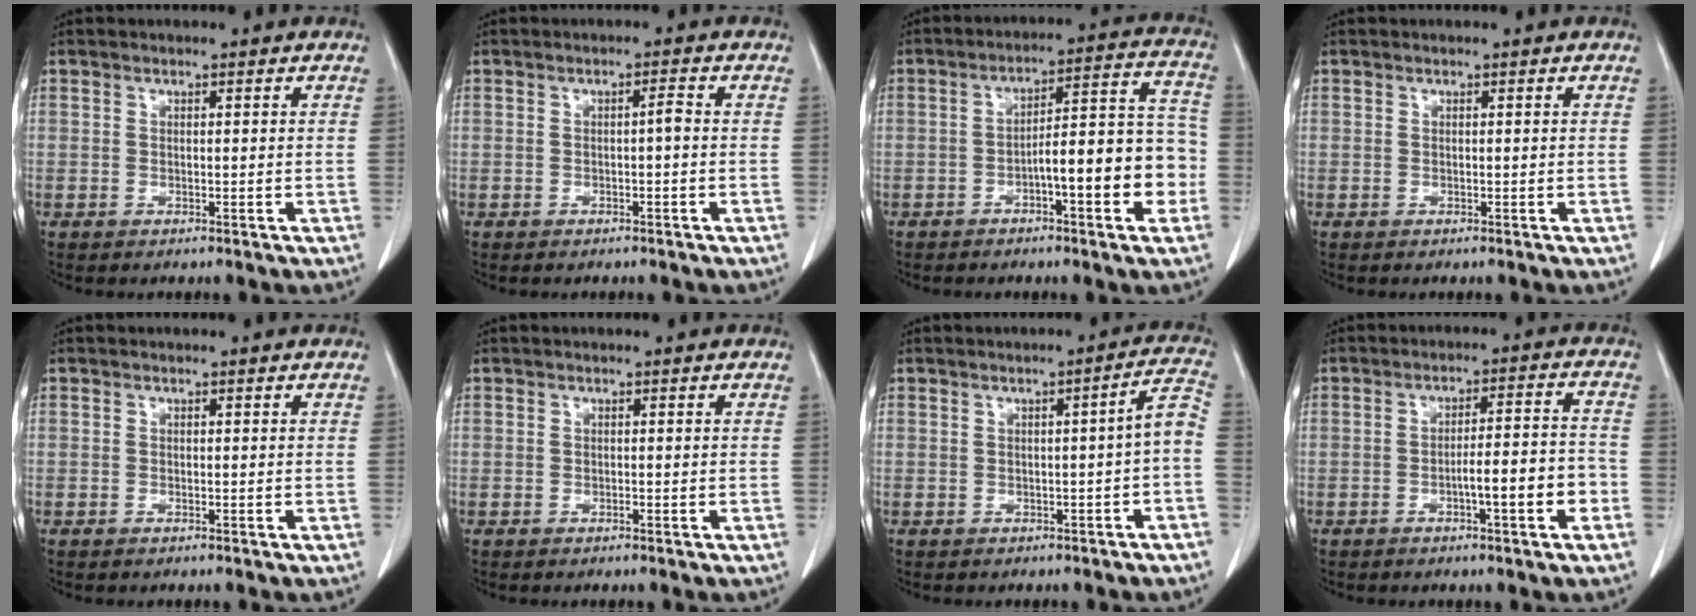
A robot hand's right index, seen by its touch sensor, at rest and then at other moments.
{"total": 1.2, "force": [-0.2, 0.1, 1.2], "torque": [-0.018, 0.003, -0.003]}
{"total": 12.4, "force": [-3.8, 2.5, 11.5], "torque": [-0.152, 0.038, -0.053]}
{"total": 0.0}
{"total": 0.0}
{"total": 0.0}
{"total": 4.5, "force": [-1.5, 0.2, 4.2], "torque": [-0.047, 0.015, -0.019]}
{"total": 7.3, "force": [-2.8, 0.6, 6.7], "torque": [-0.100, 0.016, -0.041]}